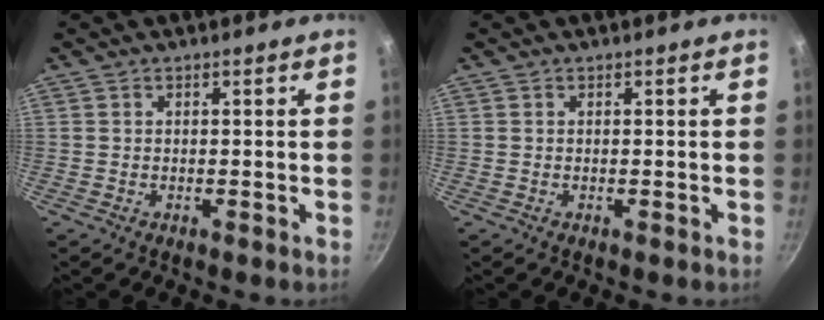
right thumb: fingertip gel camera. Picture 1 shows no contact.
{"total": 0.0}